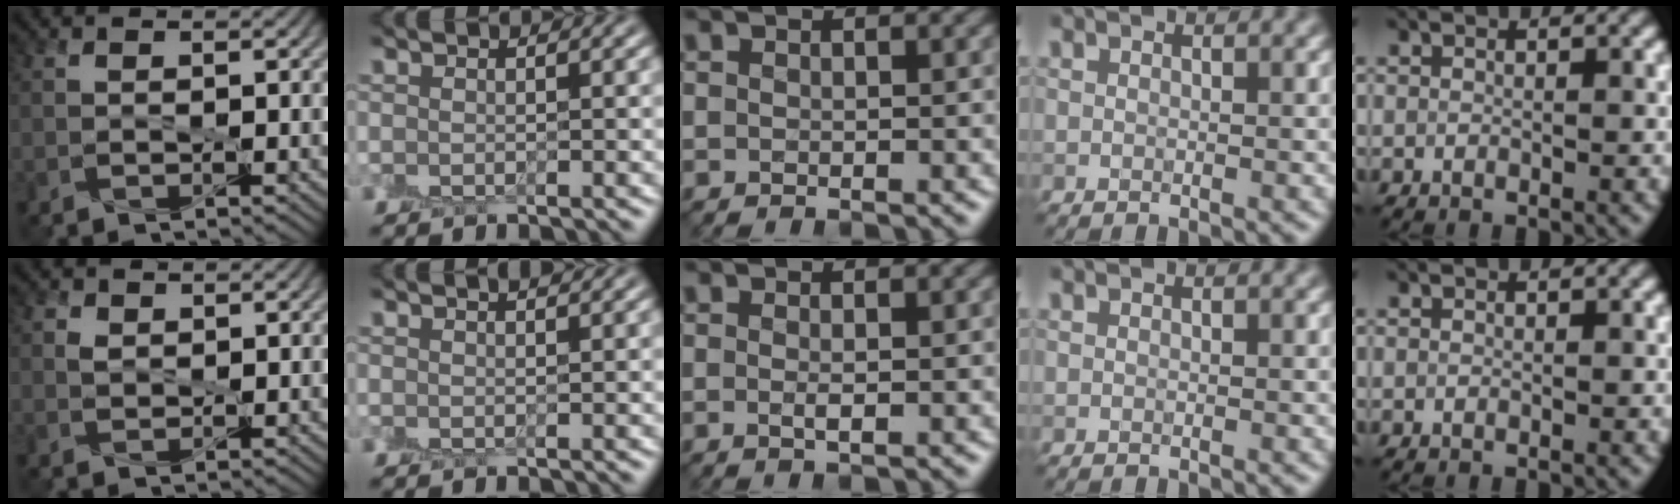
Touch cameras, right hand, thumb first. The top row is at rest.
{"thumb": {"total": 1.5, "force": [0.5, 1.2, 0.8], "torque": [-0.024, 0.001, 0.008]}, "index": {"total": 1.0, "force": [0.7, 0.0, 0.7], "torque": [-0.007, 0.007, 0.007]}, "middle": {"total": 0.9, "force": [0.0, 0.2, 0.9], "torque": [-0.016, 0.001, 0.000]}}